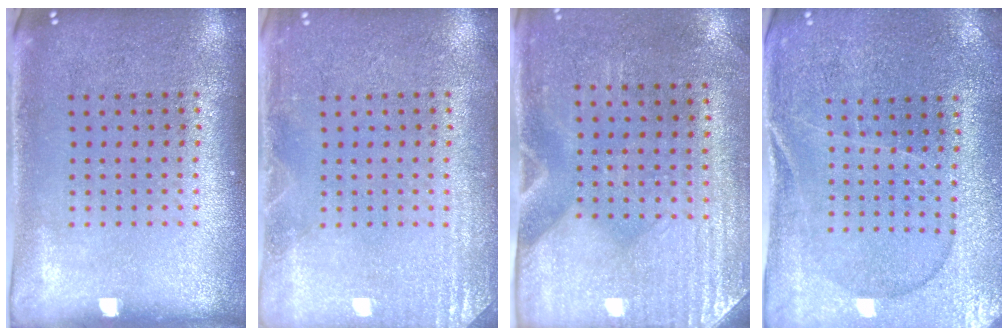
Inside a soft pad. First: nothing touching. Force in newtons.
{"total": 2.2, "press": 2.1, "slide": 0.3}
{"total": 3.0, "press": 2.6, "slide": 1.5}
{"total": 1.1, "press": 1.1, "slide": 0.4}